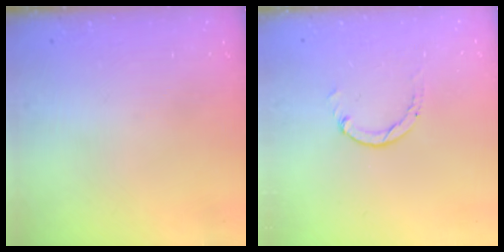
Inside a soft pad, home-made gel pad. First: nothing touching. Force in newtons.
{"total": 1.3, "press": 1.2, "slide": 0.2}